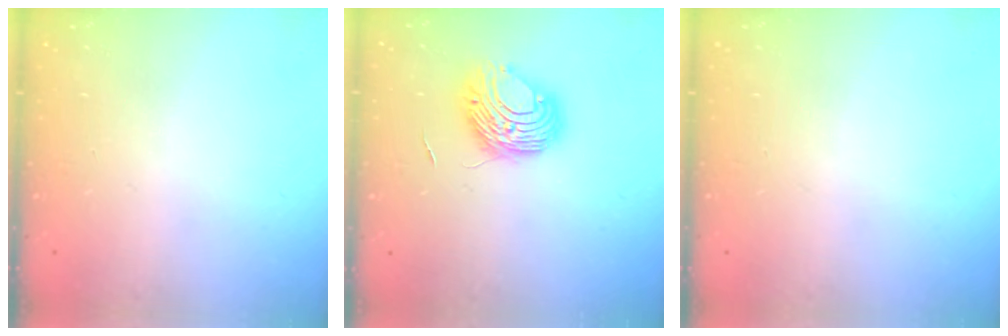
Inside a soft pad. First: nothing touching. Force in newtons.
{"total": 8.8, "press": 8.8, "slide": 0.3}
{"total": 0.0}